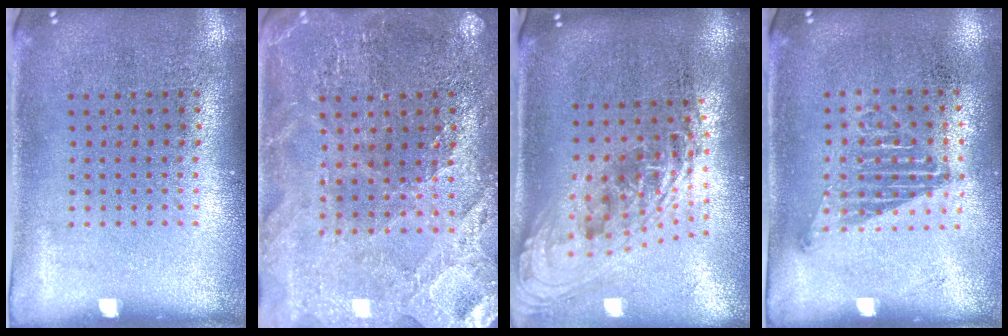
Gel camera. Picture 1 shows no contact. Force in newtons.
{"total": 1.9, "press": 1.9, "slide": 0.3}
{"total": 2.2, "press": 1.6, "slide": 1.5}
{"total": 1.1, "press": 1.0, "slide": 0.6}